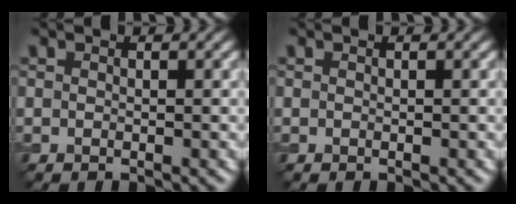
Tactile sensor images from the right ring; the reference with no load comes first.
{"total": 0.0}